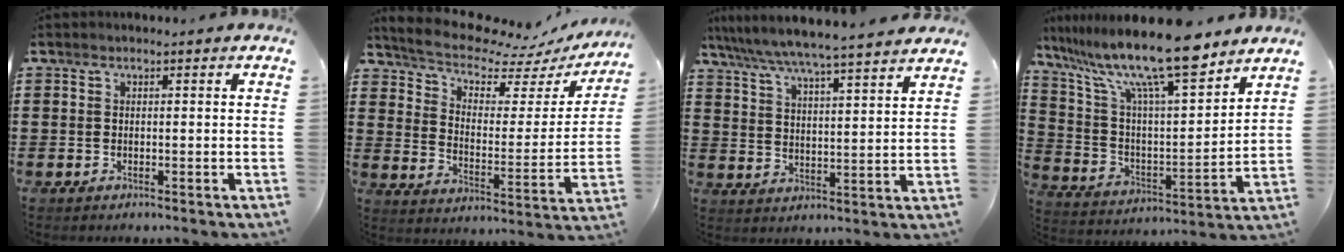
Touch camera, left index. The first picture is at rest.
{"total": 7.7, "force": [7.0, 2.1, 2.5], "torque": [-0.076, -0.051, 0.118]}
{"total": 5.7, "force": [5.3, -0.8, 1.9], "torque": [-0.061, -0.039, 0.085]}
{"total": 15.0, "force": [12.1, 1.3, 8.8], "torque": [-0.201, -0.067, 0.207]}